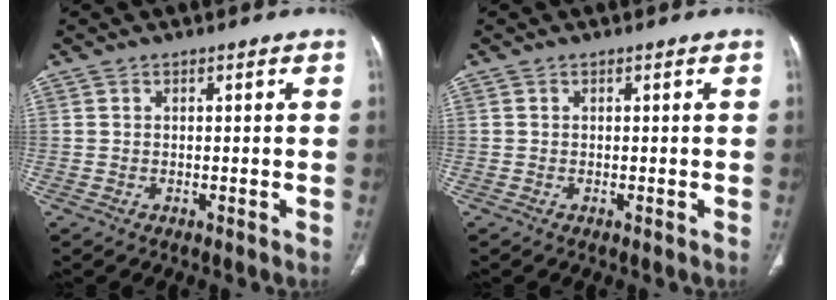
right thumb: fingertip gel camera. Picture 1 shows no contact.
{"total": 0.0}